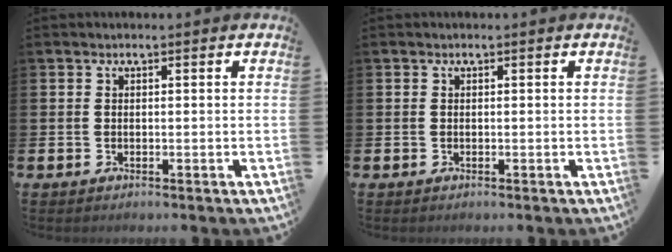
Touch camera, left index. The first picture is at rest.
{"total": 0.0}